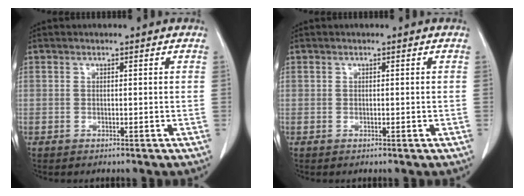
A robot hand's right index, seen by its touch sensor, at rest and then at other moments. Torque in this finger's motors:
{"motor_torque": [-0.17, 0.13, -0.05, -0.01]}